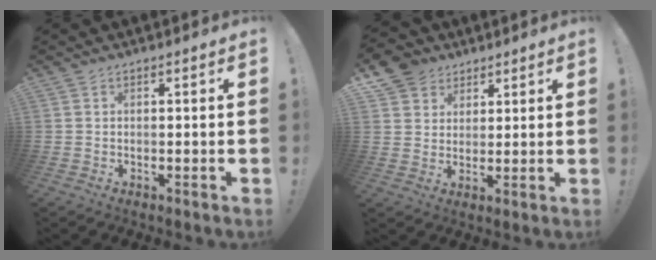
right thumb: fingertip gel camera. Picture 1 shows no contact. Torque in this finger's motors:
{"motor_torque": [0.00, 0.00, 0.05, 0.05, 0.06]}